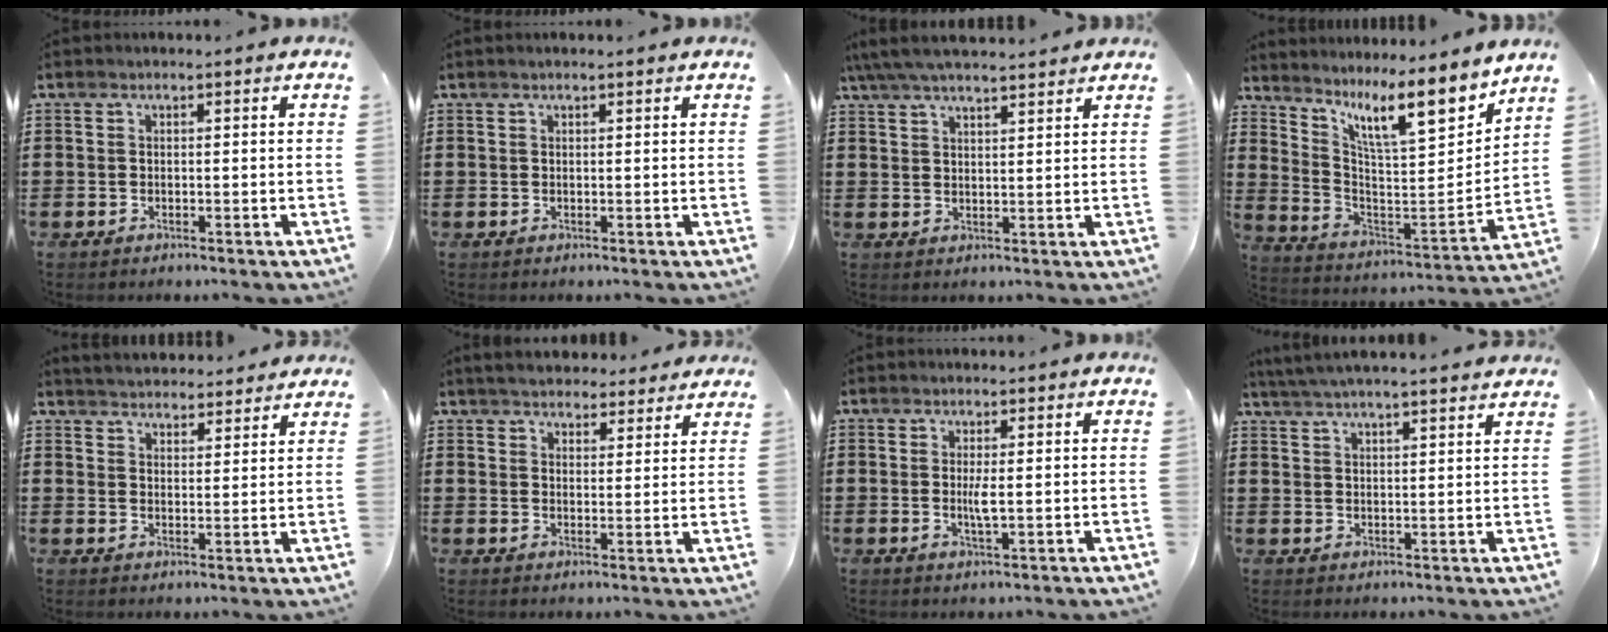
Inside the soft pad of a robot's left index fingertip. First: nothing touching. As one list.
[{"total": 0.5, "force": [0.4, 0.0, 0.4], "torque": [-0.007, 0.000, 0.007]}, {"total": 5.0, "force": [4.4, 0.4, 2.2], "torque": [-0.054, -0.011, 0.081]}, {"total": 12.1, "force": [8.1, 2.3, 8.7], "torque": [-0.168, -0.046, 0.130]}, {"total": 3.5, "force": [3.5, 0.1, -0.2], "torque": [-0.010, -0.016, 0.062]}, {"total": 3.9, "force": [3.8, 0.7, 0.5], "torque": [-0.023, -0.011, 0.069]}, {"total": 2.7, "force": [0.2, 0.2, 2.6], "torque": [-0.057, -0.008, 0.000]}, {"total": 3.9, "force": [3.7, -0.5, 1.1], "torque": [-0.033, -0.013, 0.065]}]